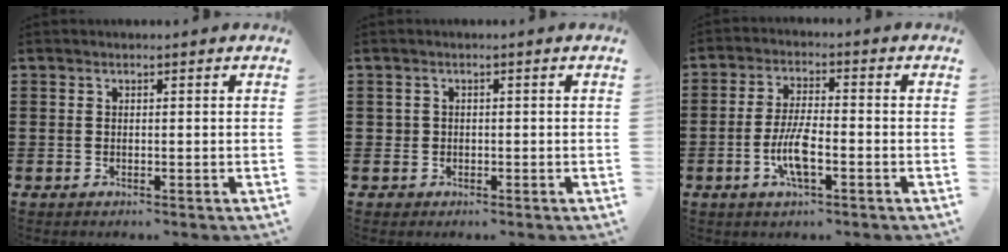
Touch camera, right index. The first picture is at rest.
{"total": 1.1, "force": [-0.2, 1.1, 0.0], "torque": [-0.003, 0.006, -0.007]}
{"total": 6.6, "force": [-2.2, 1.8, 5.9], "torque": [-0.133, -0.007, -0.047]}